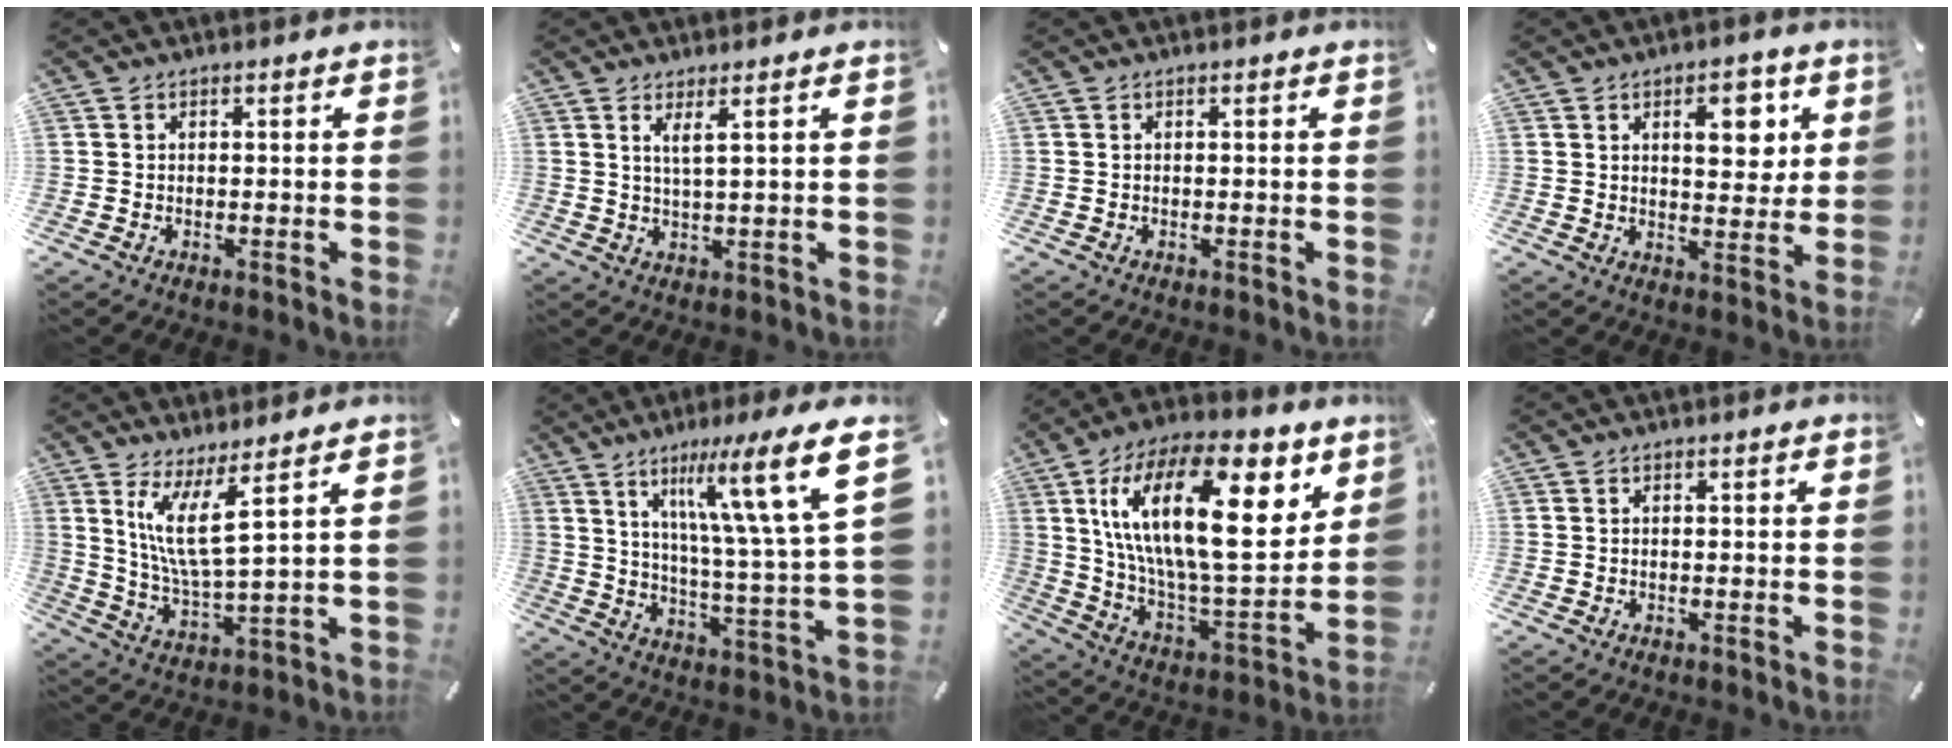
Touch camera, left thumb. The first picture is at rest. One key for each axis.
{"total": 3.4, "fx": 1.8, "fy": -0.1, "fz": 2.8, "tx": -0.060, "ty": -0.003, "tz": 0.030}
{"total": 0.0}
{"total": 9.7, "fx": 3.8, "fy": 5.3, "fz": 7.2, "tx": -0.081, "ty": -0.014, "tz": 0.054}
{"total": 10.2, "fx": 5.7, "fy": 1.6, "fz": 8.3, "tx": -0.182, "ty": -0.019, "tz": 0.104}
{"total": 21.3, "fx": 10.9, "fy": 3.2, "fz": 18.1, "tx": -0.272, "ty": -0.059, "tz": 0.151}
{"total": 28.8, "fx": 11.1, "fy": 11.9, "fz": 23.7, "tx": -0.423, "ty": -0.056, "tz": 0.182}
{"total": 0.0}